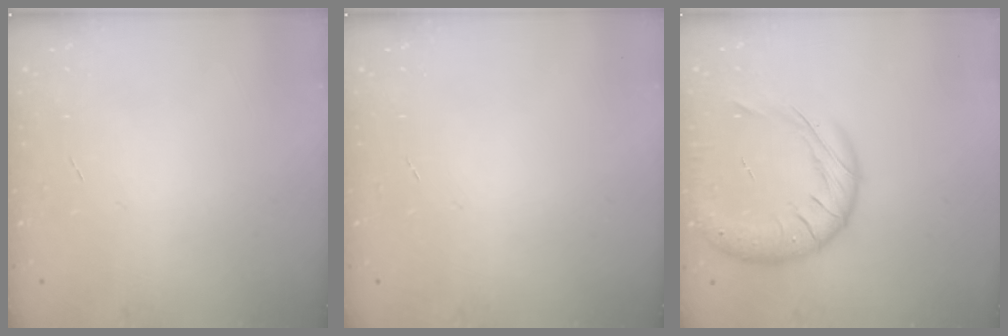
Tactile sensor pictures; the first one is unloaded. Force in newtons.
{"total": 0.0}
{"total": 16.5, "press": 16.4, "slide": 2.1}